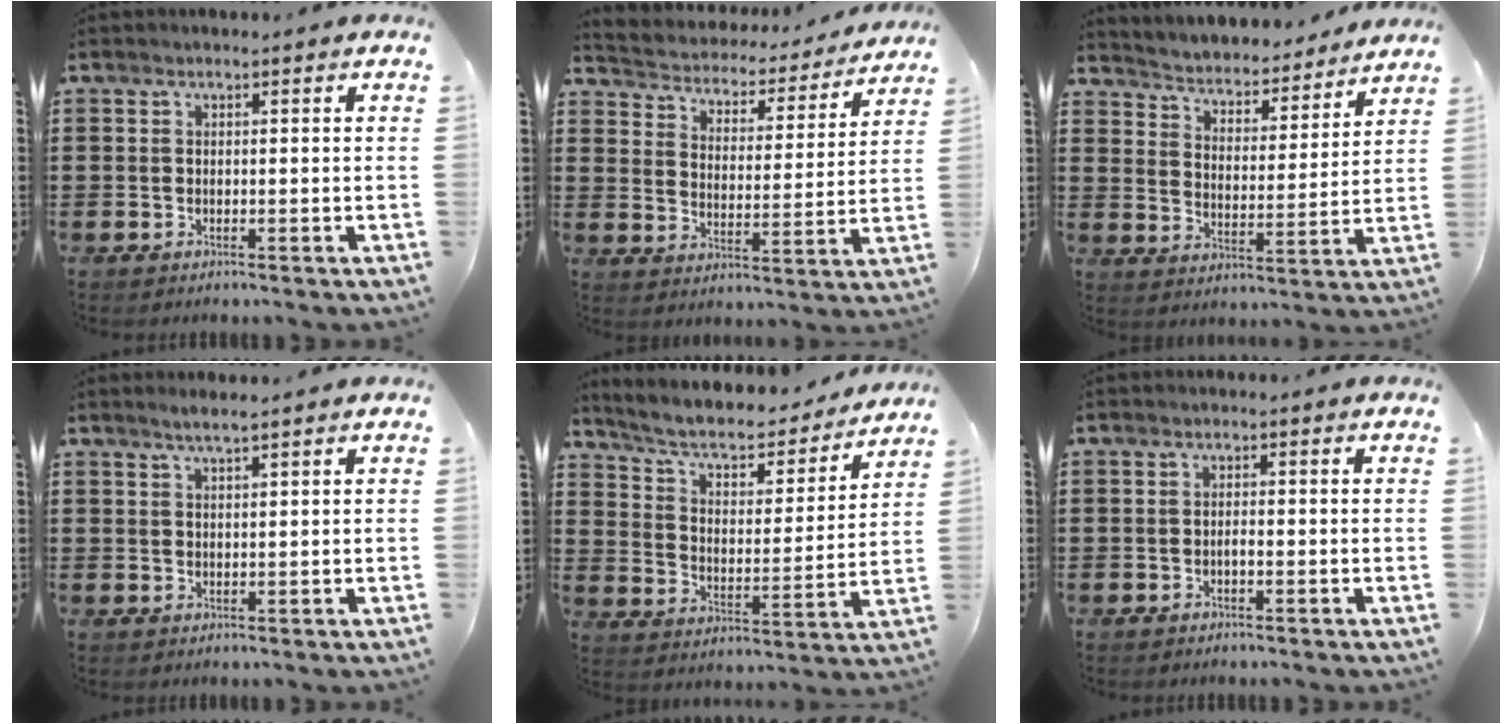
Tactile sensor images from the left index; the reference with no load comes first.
{"total": 2.9, "force": [2.9, 0.5, -0.1], "torque": [-0.022, -0.029, 0.039]}
{"total": 3.7, "force": [3.7, 0.1, 0.0], "torque": [-0.022, -0.037, 0.055]}
{"total": 1.8, "force": [1.4, 0.0, 1.1], "torque": [-0.022, 0.002, 0.026]}
{"total": 5.4, "force": [4.3, 1.8, 2.6], "torque": [-0.072, -0.027, 0.066]}
{"total": 0.9, "force": [-0.4, 0.2, 0.8], "torque": [-0.016, -0.003, -0.007]}